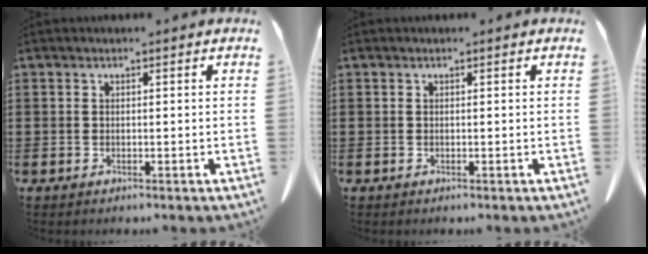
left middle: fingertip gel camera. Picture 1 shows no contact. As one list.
[{"total": 0.0}]